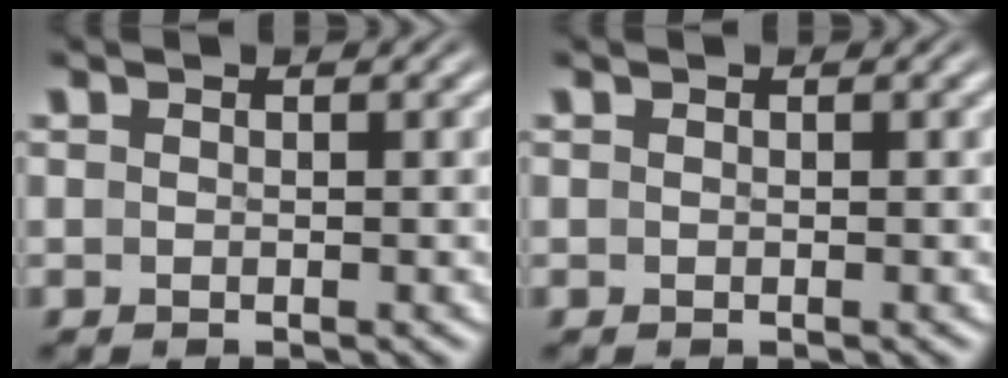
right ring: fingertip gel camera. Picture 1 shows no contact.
{"total": 1.2, "force": [-0.3, -1.1, -0.4], "torque": [0.015, -0.010, 0.005]}